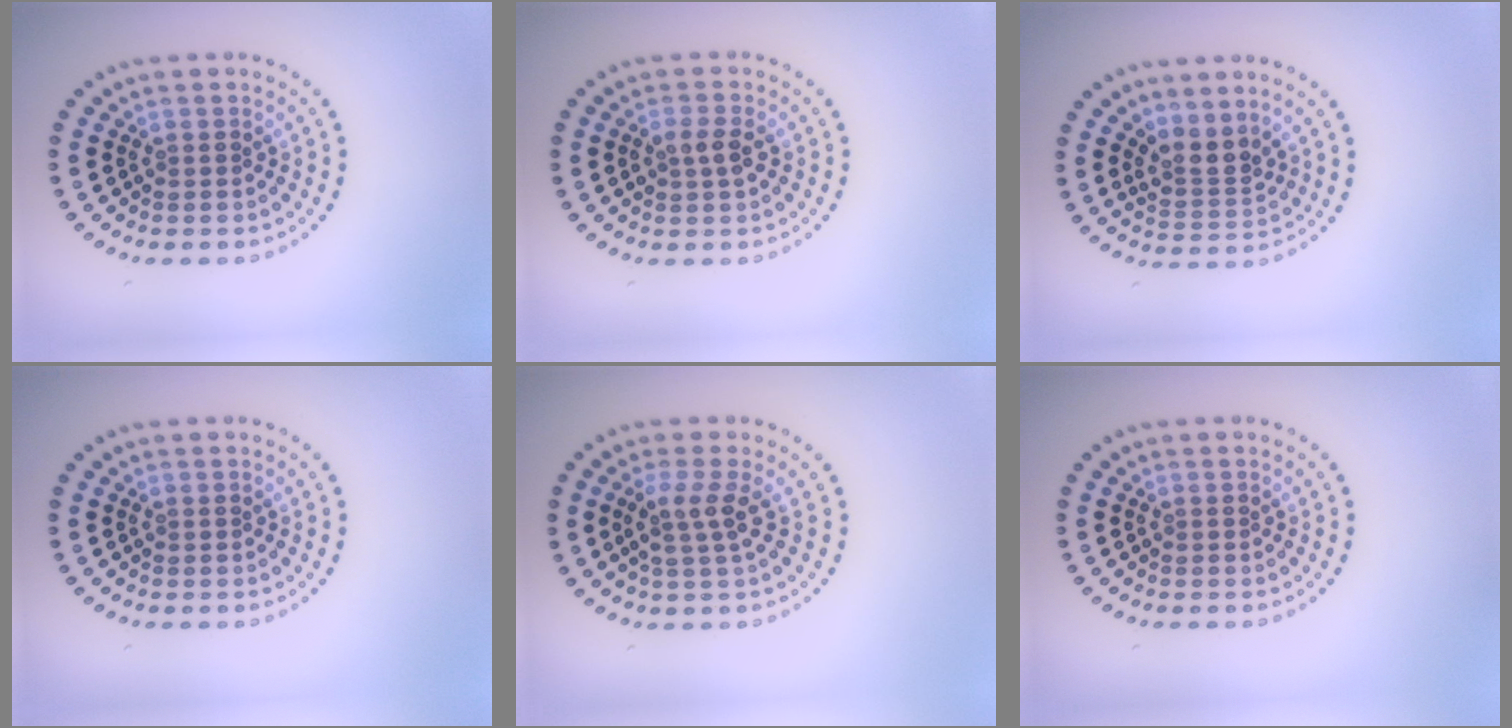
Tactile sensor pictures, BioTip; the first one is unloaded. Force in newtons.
{"total": 1.8, "press": 1.7, "slide": 0.2}
{"total": 2.6, "press": 1.9, "slide": 1.8}
{"total": 0.0}
{"total": 2.5, "press": 1.9, "slide": 1.6}
{"total": 0.0}